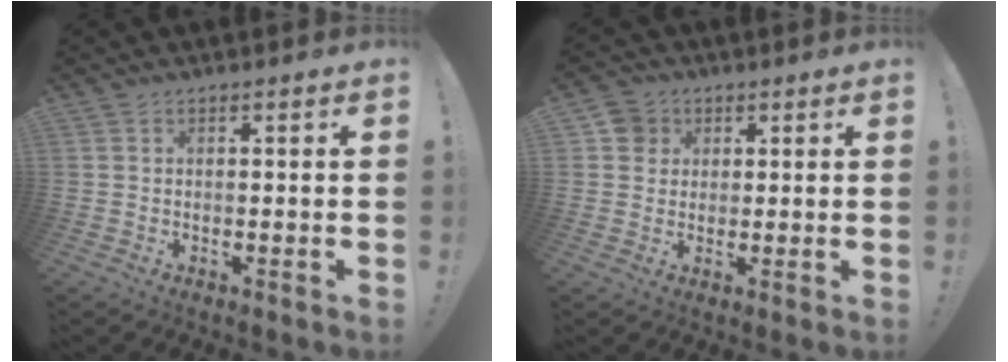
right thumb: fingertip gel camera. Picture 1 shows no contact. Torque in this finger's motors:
{"motor_torque": [0.41, 0.33, 0.27, -0.17, -0.02]}